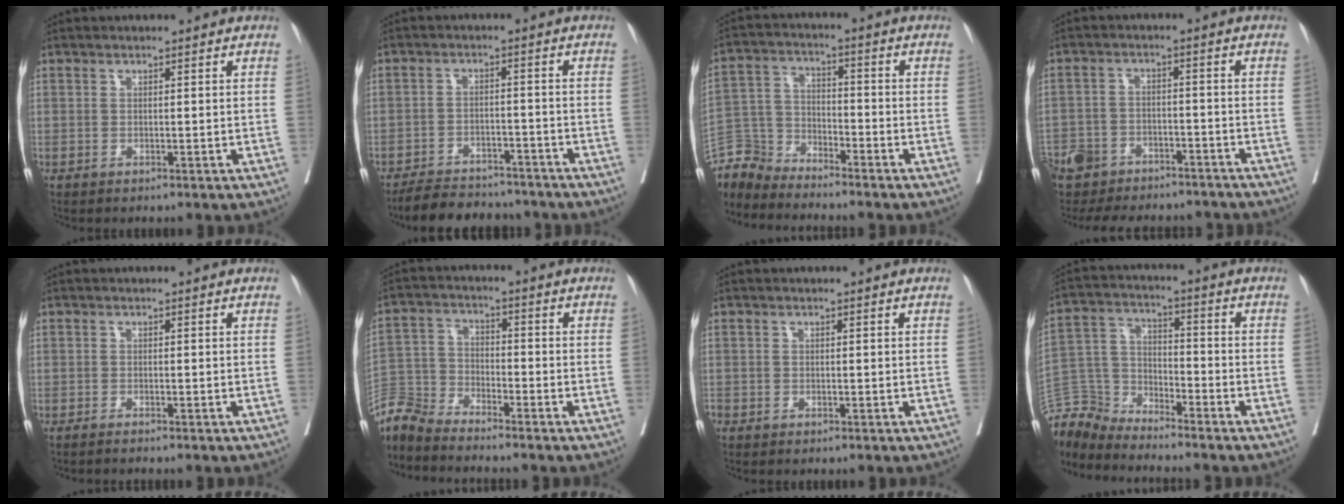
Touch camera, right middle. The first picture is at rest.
{"total": 10.0, "force": [-9.0, 3.4, 2.5], "torque": [-0.029, 0.004, -0.129]}
{"total": 6.9, "force": [-6.8, 0.9, -0.8], "torque": [0.013, 0.010, -0.138]}
{"total": 13.3, "force": [-11.5, 5.5, 3.8], "torque": [-0.075, 0.011, -0.160]}
{"total": 2.0, "force": [-1.7, -0.3, 1.0], "torque": [-0.012, 0.001, -0.023]}
{"total": 8.3, "force": [-8.2, -0.1, 0.9], "torque": [-0.024, 0.002, -0.168]}
{"total": 0.7, "force": [-0.6, 0.4, 0.2], "torque": [-0.009, -0.001, -0.014]}
{"total": 8.7, "force": [-8.7, 0.4, -0.7], "torque": [0.005, 0.022, -0.176]}